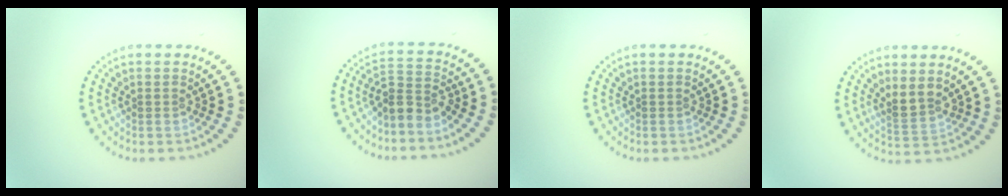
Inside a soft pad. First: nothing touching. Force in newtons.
{"total": 2.8, "press": 2.2, "slide": 1.8}
{"total": 0.0}
{"total": 2.2, "press": 1.9, "slide": 1.1}